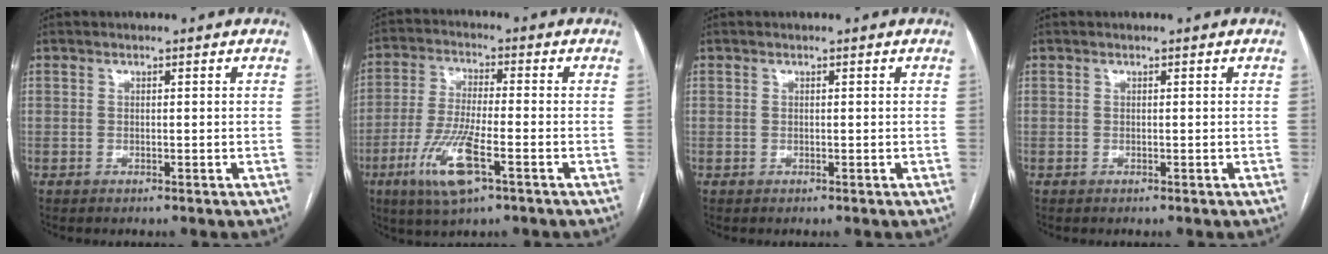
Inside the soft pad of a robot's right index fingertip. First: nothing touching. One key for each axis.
{"total": 10.3, "fx": -4.8, "fy": 1.5, "fz": 9.0, "tx": -0.192, "ty": -0.020, "tz": -0.087}
{"total": 0.0}
{"total": 0.0}